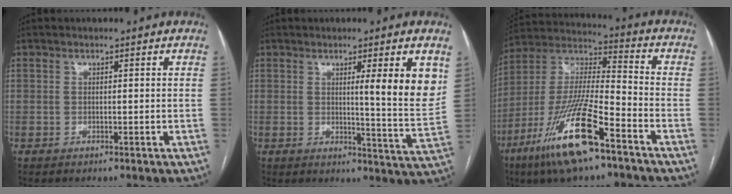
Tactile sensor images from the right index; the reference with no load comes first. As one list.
[{"total": 9.2, "force": [3.3, 0.0, 8.5], "torque": [-0.102, -0.023, 0.042]}, {"total": 18.3, "force": [-10.3, 2.6, 14.9], "torque": [-0.324, -0.039, -0.192]}]